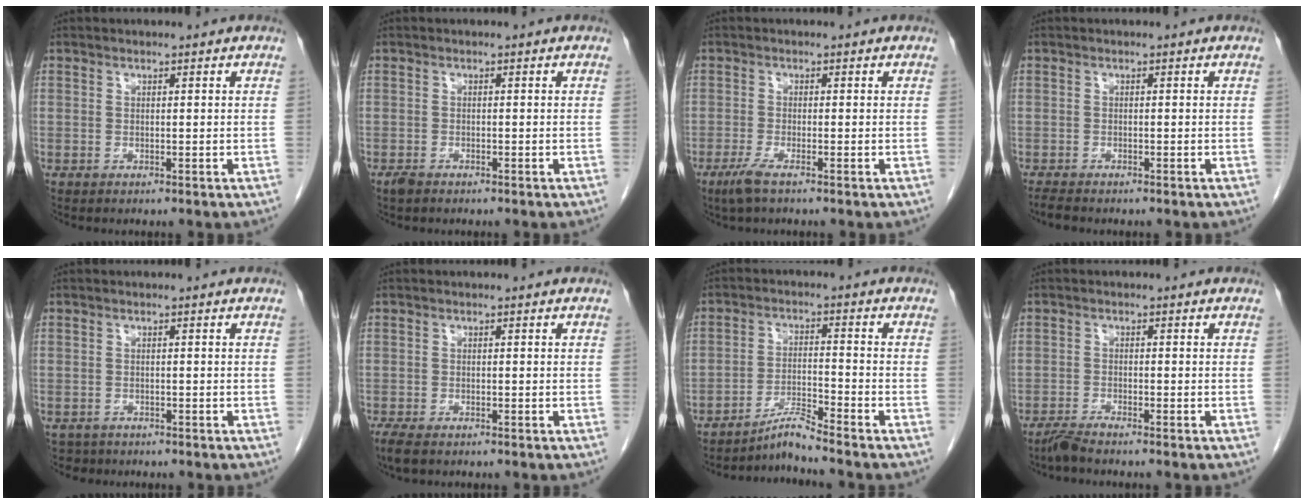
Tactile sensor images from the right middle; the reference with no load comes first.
{"total": 1.2, "force": [-1.0, 0.4, 0.5], "torque": [-0.017, -0.002, -0.016]}
{"total": 2.8, "force": [-1.9, 0.1, 2.1], "torque": [-0.050, -0.008, -0.041]}
{"total": 1.7, "force": [-1.6, 0.3, 0.7], "torque": [-0.019, -0.006, -0.026]}
{"total": 2.0, "force": [-1.6, 1.2, -0.3], "torque": [-0.002, 0.002, -0.026]}
{"total": 3.4, "force": [-2.5, 1.1, 2.0], "torque": [-0.044, -0.011, -0.039]}
{"total": 4.6, "force": [-4.2, -1.6, 1.0], "torque": [-0.022, -0.019, -0.080]}
{"total": 2.3, "force": [-2.1, -0.3, 0.9], "torque": [-0.025, -0.007, -0.045]}